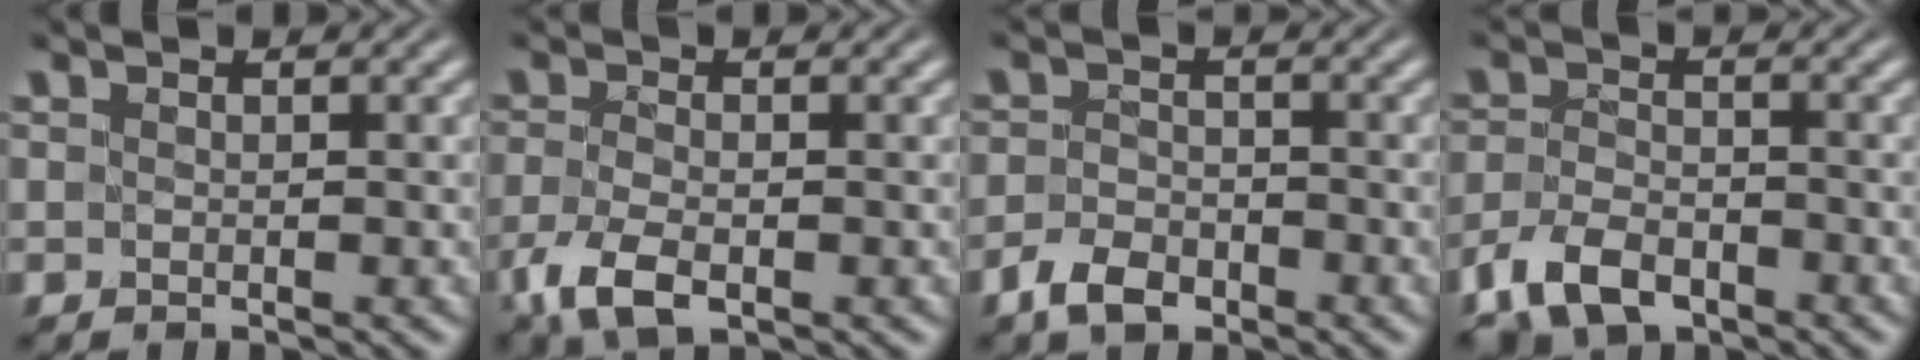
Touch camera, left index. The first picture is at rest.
{"total": 4.0, "force": [-2.1, 1.8, 2.9], "torque": [-0.071, -0.007, -0.043]}
{"total": 3.3, "force": [-2.4, 1.8, 1.5], "torque": [-0.024, -0.002, -0.051]}
{"total": 4.4, "force": [-3.1, 2.2, 2.2], "torque": [-0.046, -0.003, -0.065]}